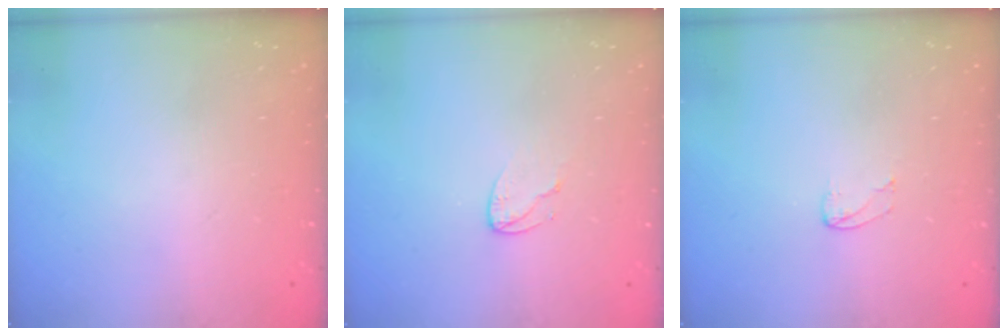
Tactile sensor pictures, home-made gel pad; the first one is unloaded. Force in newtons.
{"total": 4.5, "press": 4.5, "slide": 0.4}
{"total": 2.9, "press": 2.9, "slide": 0.2}